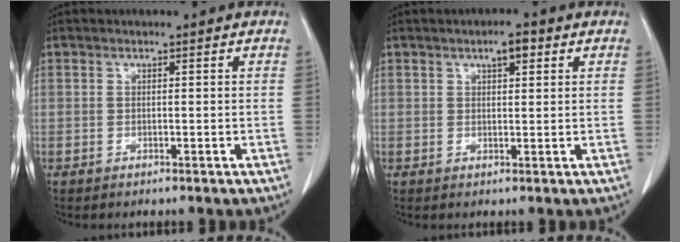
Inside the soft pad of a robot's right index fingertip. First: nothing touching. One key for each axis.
{"total": 3.4, "fx": 1.8, "fy": 1.3, "fz": 2.6, "tx": -0.045, "ty": 0.004, "tz": 0.029}